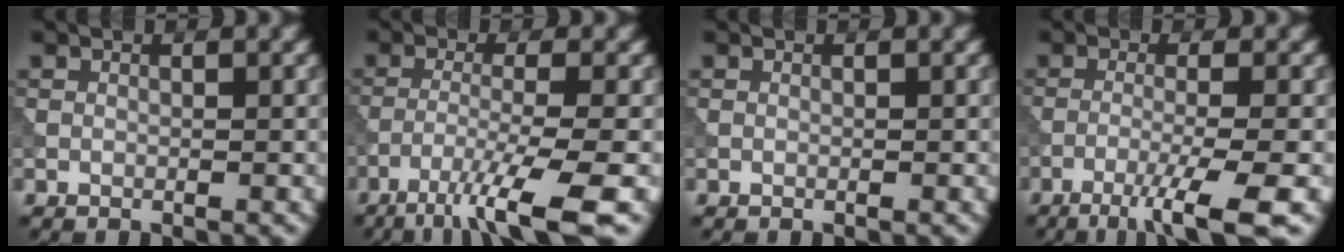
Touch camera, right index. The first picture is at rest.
{"total": 7.9, "force": [-4.8, 1.0, 6.3], "torque": [-0.097, -0.002, -0.090]}
{"total": 0.0}
{"total": 5.7, "force": [-3.1, 0.6, 4.7], "torque": [-0.069, 0.000, -0.065]}